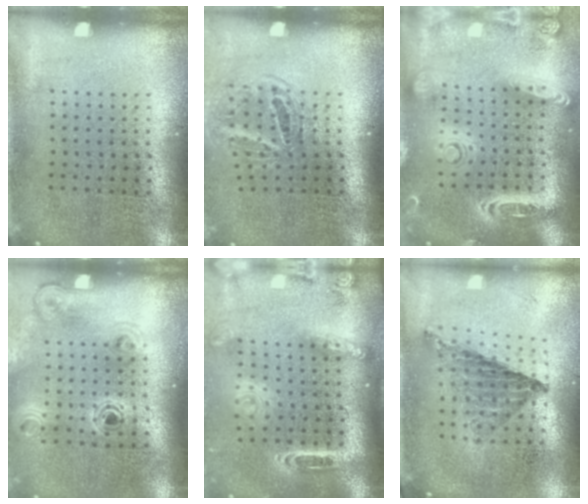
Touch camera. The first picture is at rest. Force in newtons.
{"total": 1.8, "press": 1.2, "slide": 1.4}
{"total": 2.6, "press": 2.3, "slide": 1.2}
{"total": 1.1, "press": 1.1, "slide": 0.1}
{"total": 2.5, "press": 1.8, "slide": 1.8}
{"total": 0.8, "press": 0.8, "slide": 0.0}